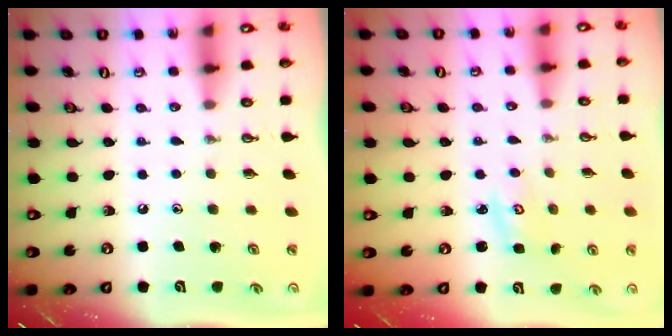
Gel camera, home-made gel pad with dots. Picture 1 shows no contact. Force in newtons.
{"total": 2.9, "press": 2.8, "slide": 0.4}